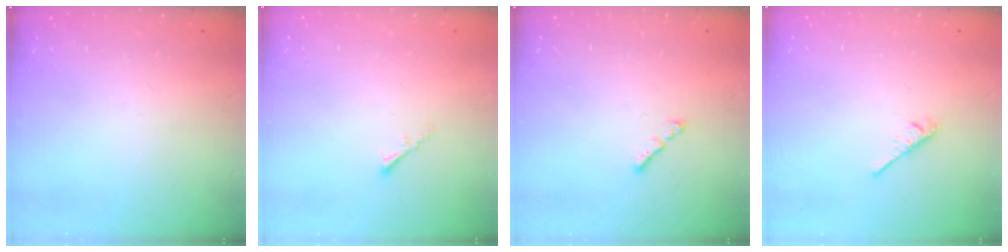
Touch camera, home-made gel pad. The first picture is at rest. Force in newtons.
{"total": 1.5, "press": 1.5, "slide": 0.4}
{"total": 1.6, "press": 1.5, "slide": 0.5}
{"total": 1.9, "press": 1.9, "slide": 0.4}